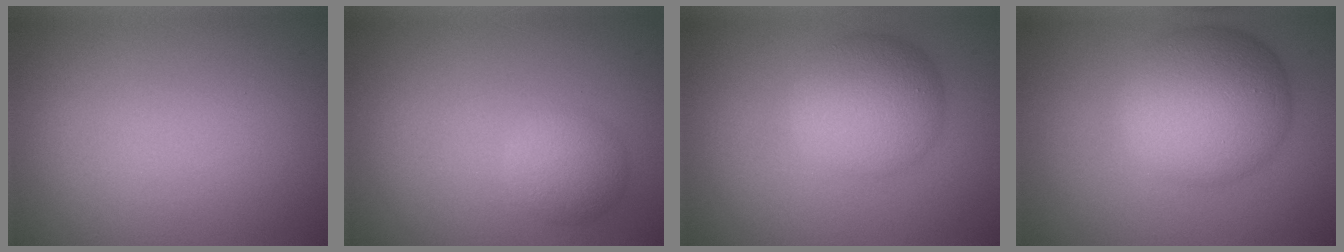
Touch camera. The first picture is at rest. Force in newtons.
{"total": 1.9, "press": 1.9, "slide": 0.1}
{"total": 5.8, "press": 5.8, "slide": 0.3}
{"total": 8.7, "press": 8.7, "slide": 0.2}